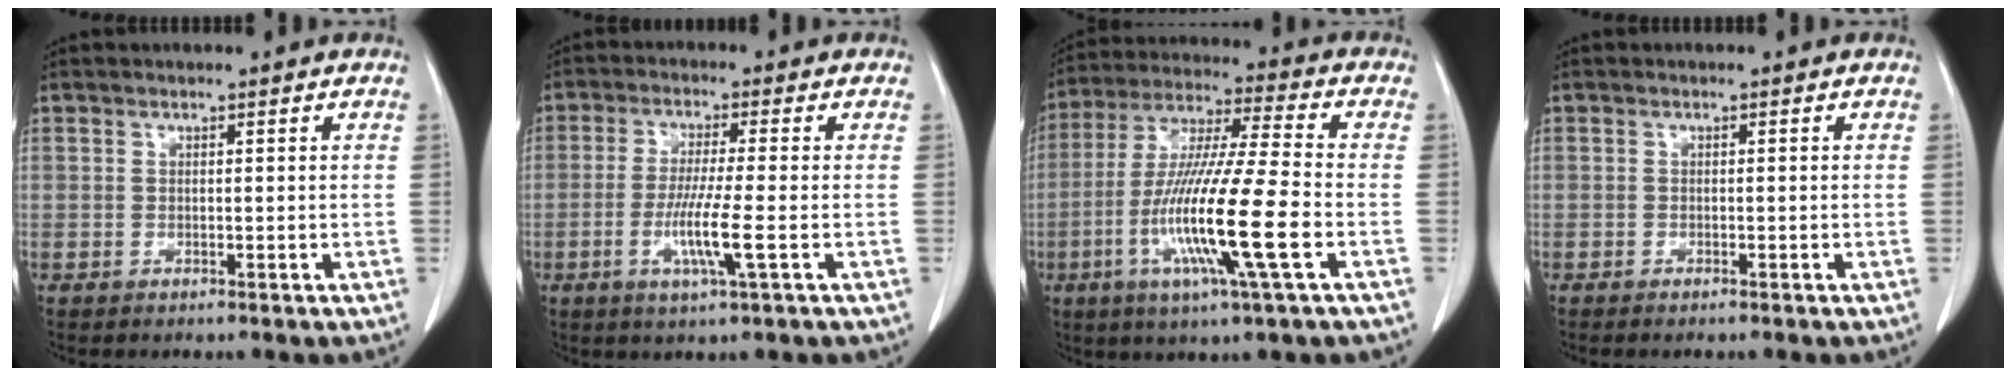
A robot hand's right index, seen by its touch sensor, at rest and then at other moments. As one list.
[{"total": 6.9, "force": [-1.9, -0.4, 6.7], "torque": [-0.128, -0.016, -0.037]}, {"total": 17.0, "force": [-4.9, -0.1, 16.3], "torque": [-0.323, -0.019, -0.095]}, {"total": 1.4, "force": [-1.1, 0.0, 0.8], "torque": [-0.013, -0.001, -0.012]}]